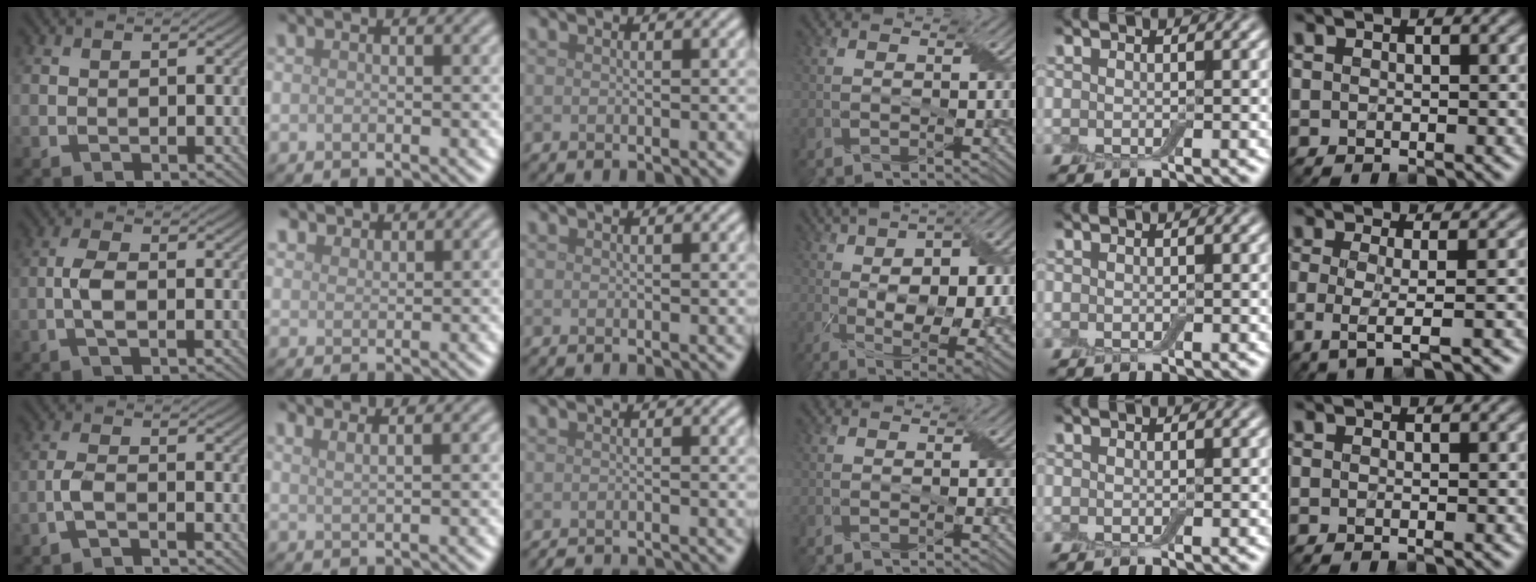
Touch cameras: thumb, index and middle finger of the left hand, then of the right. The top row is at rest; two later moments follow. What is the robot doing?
{"motion": "peel", "object": "bubble wrap"}